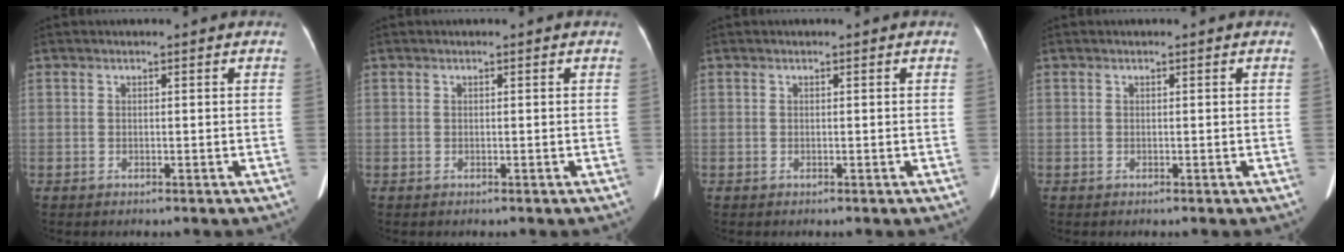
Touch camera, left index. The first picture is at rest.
{"total": 0.0}
{"total": 0.0}
{"total": 0.0}